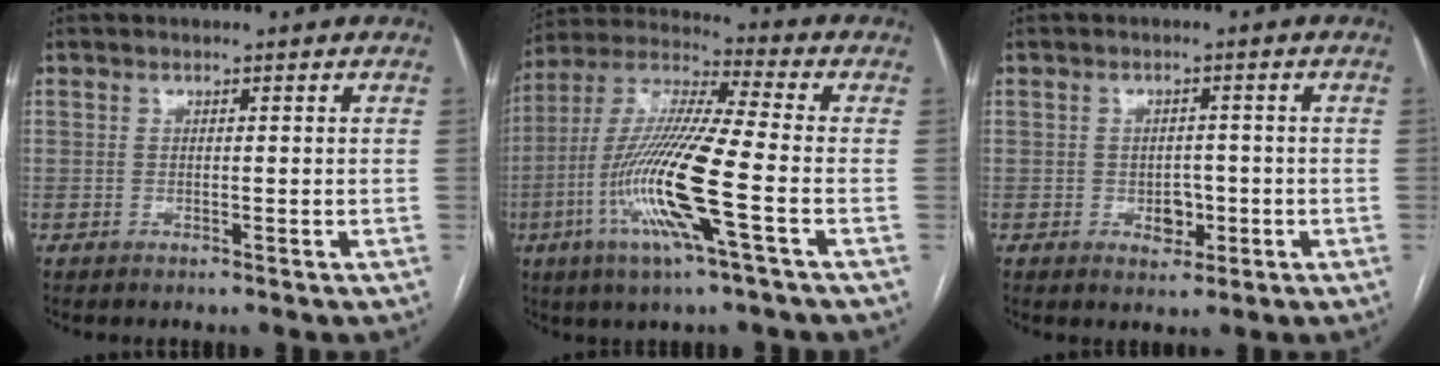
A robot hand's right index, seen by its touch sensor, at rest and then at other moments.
{"total": 16.8, "force": [-5.4, 0.5, 15.9], "torque": [-0.332, -0.012, -0.107]}
{"total": 3.4, "force": [-1.1, 2.3, 2.1], "torque": [-0.024, 0.007, -0.009]}